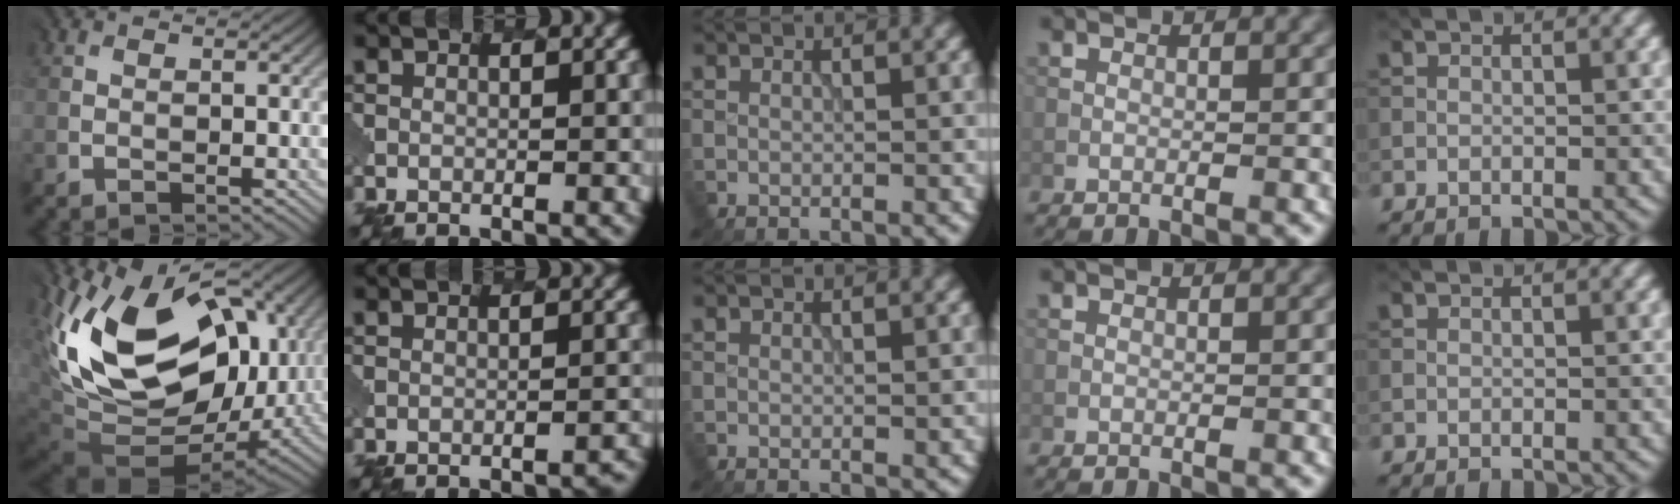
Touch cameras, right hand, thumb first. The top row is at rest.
{"thumb": {"total": 18.5, "force": [4.2, 12.1, 13.3], "torque": [-0.265, -0.007, 0.083]}, "index": {"total": 2.4, "force": [-2.1, 0.5, 0.9], "torque": [-0.008, 0.015, -0.029]}}